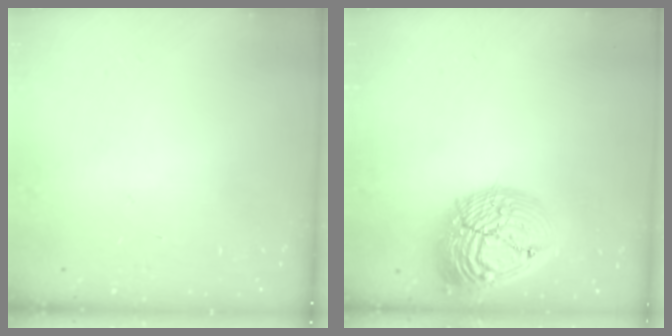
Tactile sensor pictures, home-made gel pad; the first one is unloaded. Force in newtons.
{"total": 23.9, "press": 23.8, "slide": 2.2}